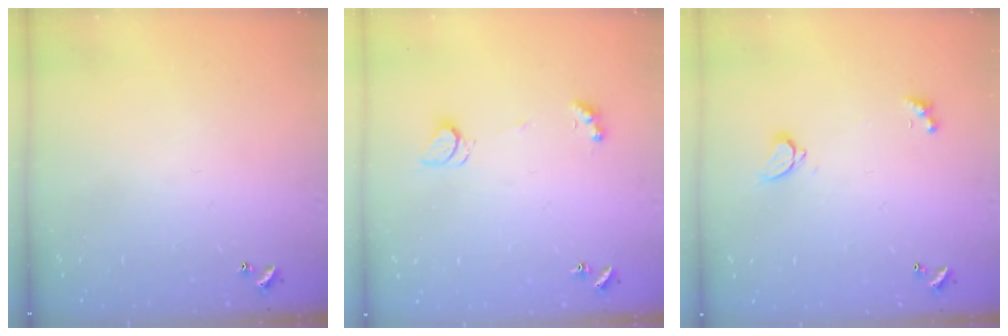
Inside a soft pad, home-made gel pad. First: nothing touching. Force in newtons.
{"total": 2.2, "press": 2.2, "slide": 0.4}
{"total": 2.2, "press": 2.0, "slide": 0.9}